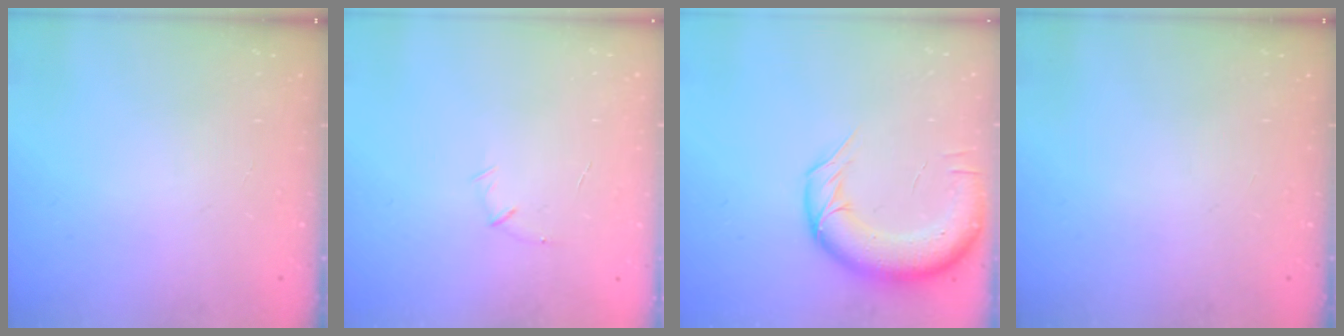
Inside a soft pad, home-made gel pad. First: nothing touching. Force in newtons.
{"total": 5.2, "press": 5.0, "slide": 1.1}
{"total": 13.9, "press": 13.4, "slide": 3.7}
{"total": 0.0}